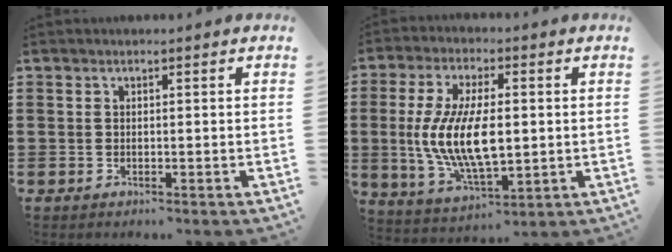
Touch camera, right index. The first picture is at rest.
{"total": 11.6, "force": [0.1, 5.1, 10.5], "torque": [-0.228, -0.004, 0.000]}